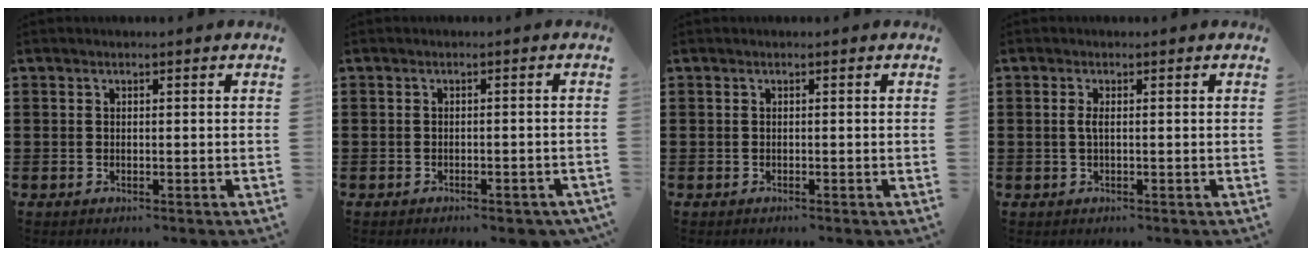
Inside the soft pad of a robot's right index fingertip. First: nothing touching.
{"total": 1.6, "force": [-1.4, 0.2, 0.6], "torque": [-0.014, -0.001, -0.028]}
{"total": 0.0}
{"total": 1.4, "force": [-0.1, 0.3, 1.4], "torque": [-0.035, -0.003, -0.005]}